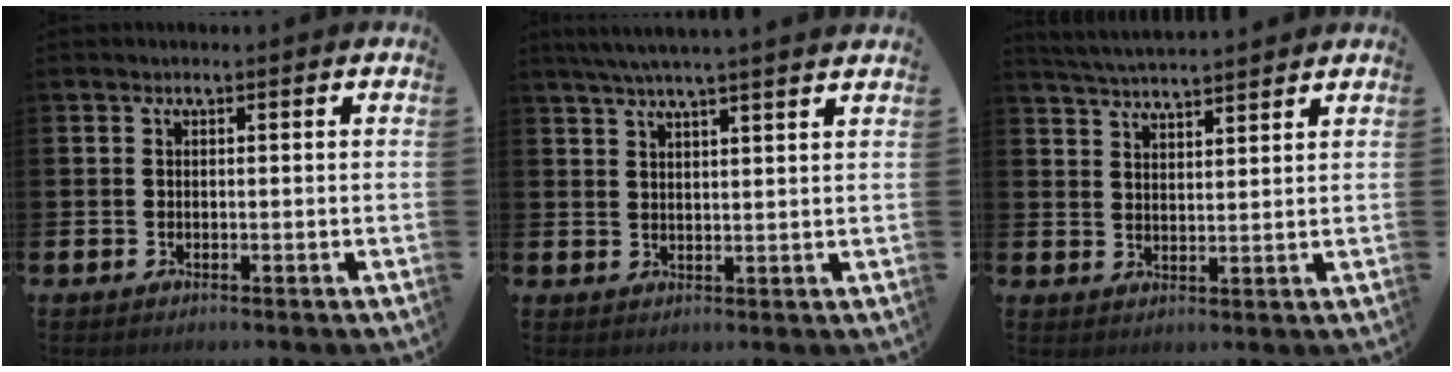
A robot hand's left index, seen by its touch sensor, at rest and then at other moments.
{"total": 4.8, "force": [4.4, -0.6, 1.8], "torque": [-0.050, -0.009, 0.081]}
{"total": 4.2, "force": [4.2, -0.1, 0.2], "torque": [-0.011, -0.027, 0.074]}